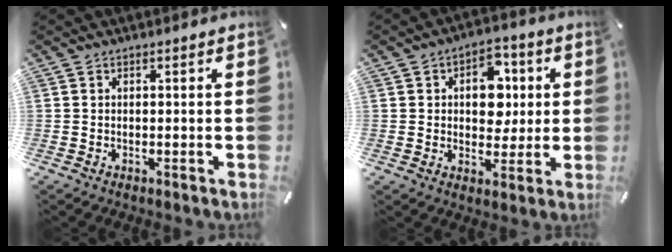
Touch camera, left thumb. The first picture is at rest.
{"total": 9.7, "force": [1.8, 7.5, 5.9], "torque": [-0.065, -0.001, 0.025]}